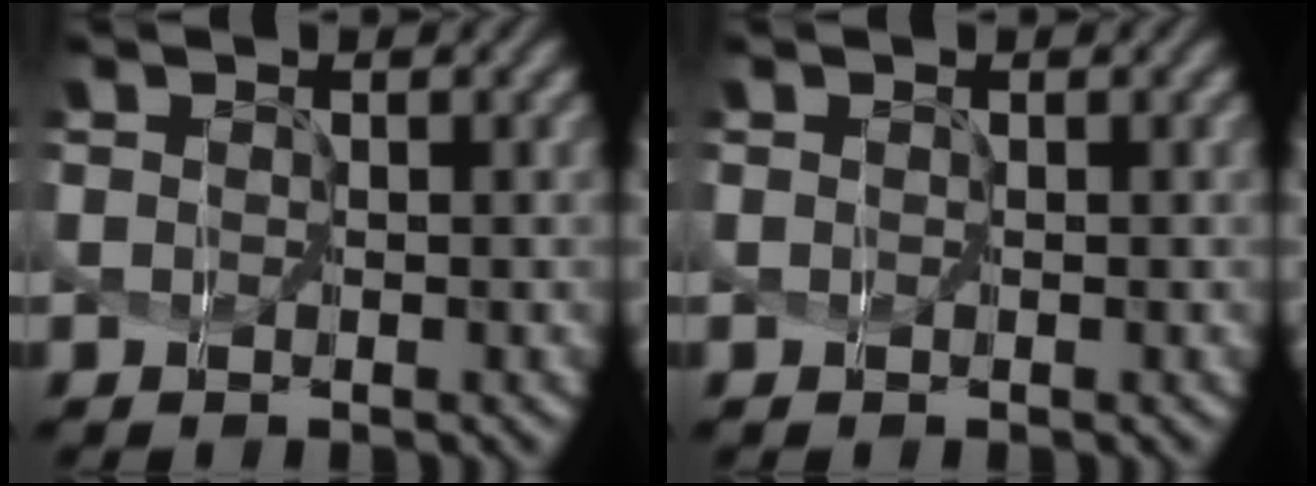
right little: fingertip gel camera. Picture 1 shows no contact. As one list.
[{"total": 0.0}]